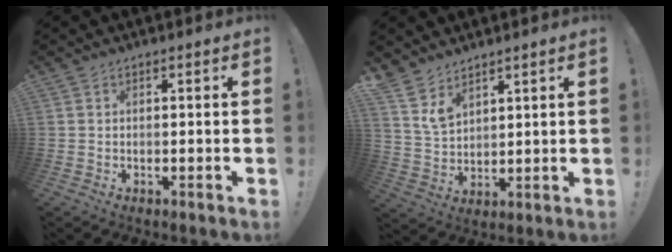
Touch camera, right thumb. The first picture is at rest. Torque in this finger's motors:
{"motor_torque": [-0.42, 0.59, 0.68, 0.40, 0.21]}